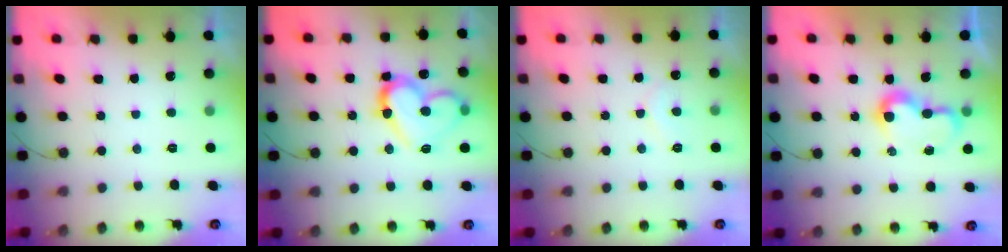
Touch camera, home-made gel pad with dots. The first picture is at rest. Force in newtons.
{"total": 15.6, "press": 15.5, "slide": 2.0}
{"total": 5.1, "press": 5.1, "slide": 0.5}
{"total": 8.7, "press": 8.6, "slide": 1.2}